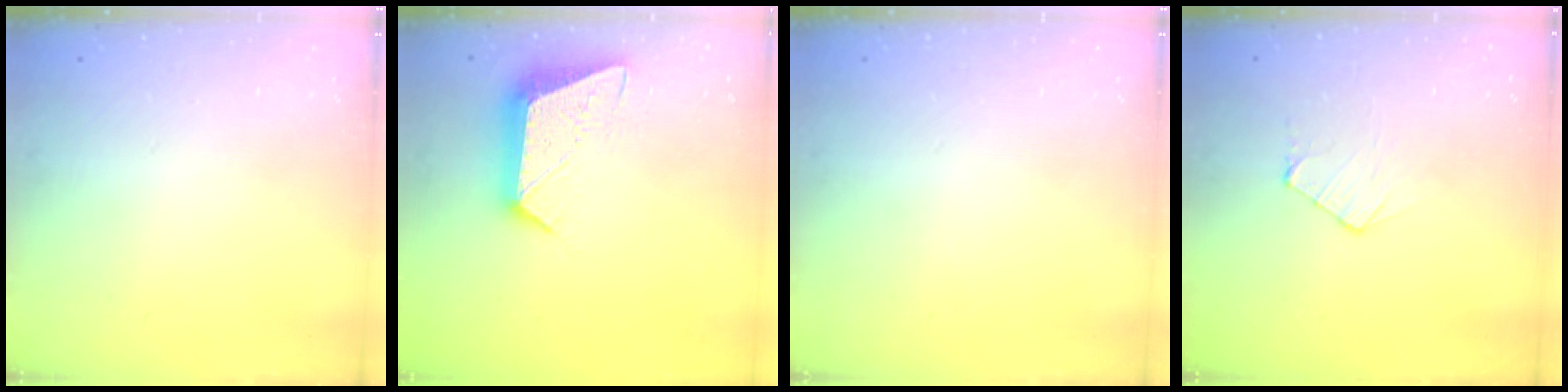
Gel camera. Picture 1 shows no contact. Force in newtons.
{"total": 12.7, "press": 12.7, "slide": 0.7}
{"total": 0.0}
{"total": 4.8, "press": 4.7, "slide": 0.5}